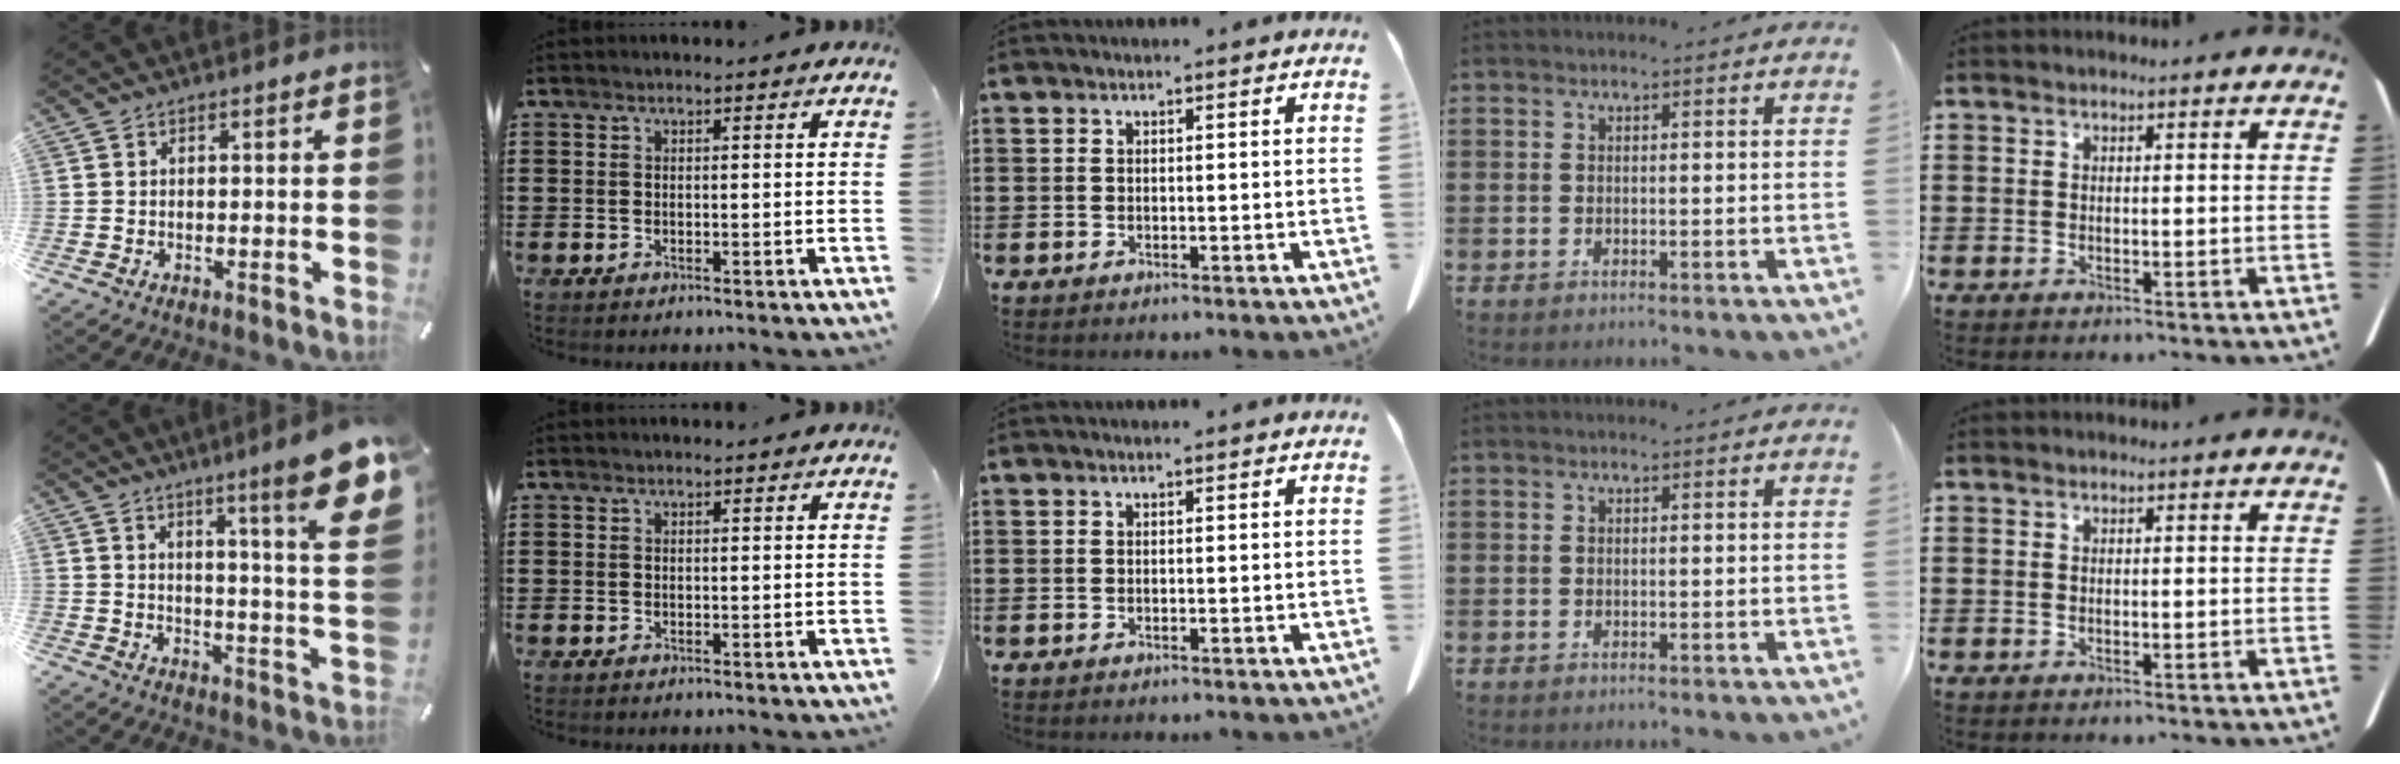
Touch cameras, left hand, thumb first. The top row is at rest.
{"thumb": {"total": 14.5, "force": [8.5, 0.8, 11.8], "torque": [-0.177, -0.069, 0.126]}}